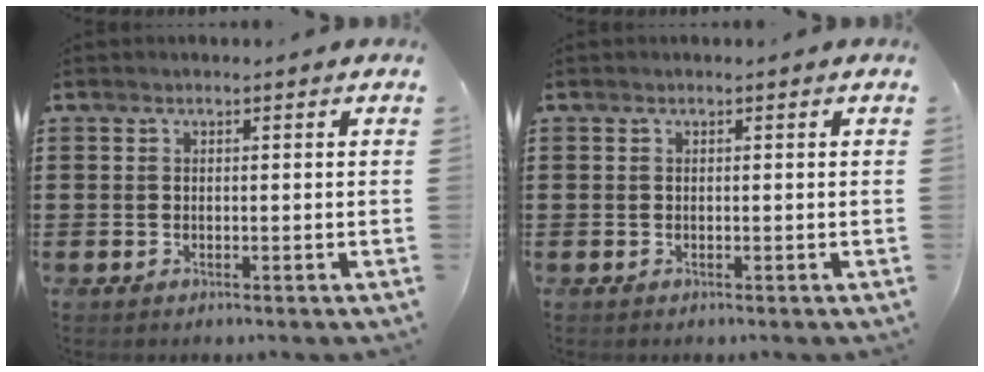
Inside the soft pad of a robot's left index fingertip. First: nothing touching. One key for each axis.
{"total": 0.0}